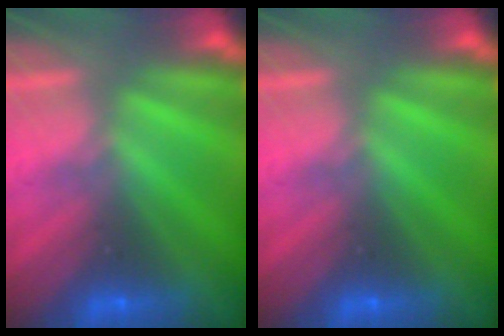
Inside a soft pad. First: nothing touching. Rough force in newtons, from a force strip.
{"total": 0.0}